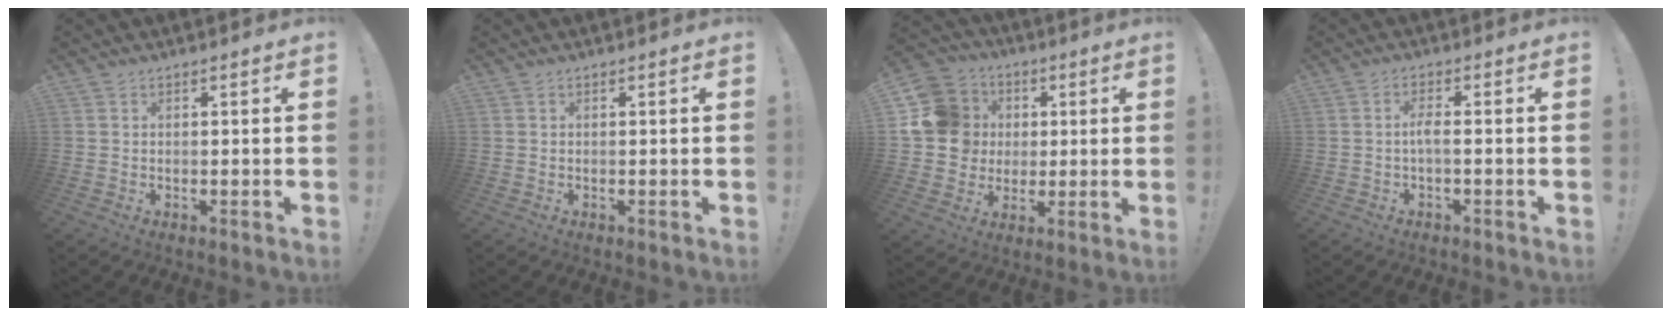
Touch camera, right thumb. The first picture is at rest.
{"total": 0.0}
{"total": 15.7, "force": [2.4, 14.3, 6.1], "torque": [-0.095, 0.002, 0.059]}
{"total": 3.1, "force": [-0.6, 0.4, 3.1], "torque": [-0.061, -0.001, -0.014]}